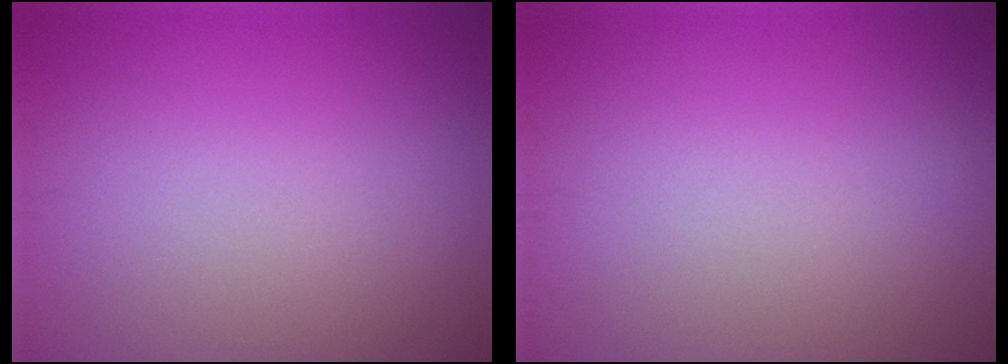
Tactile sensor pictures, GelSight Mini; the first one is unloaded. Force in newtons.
{"total": 0.0}